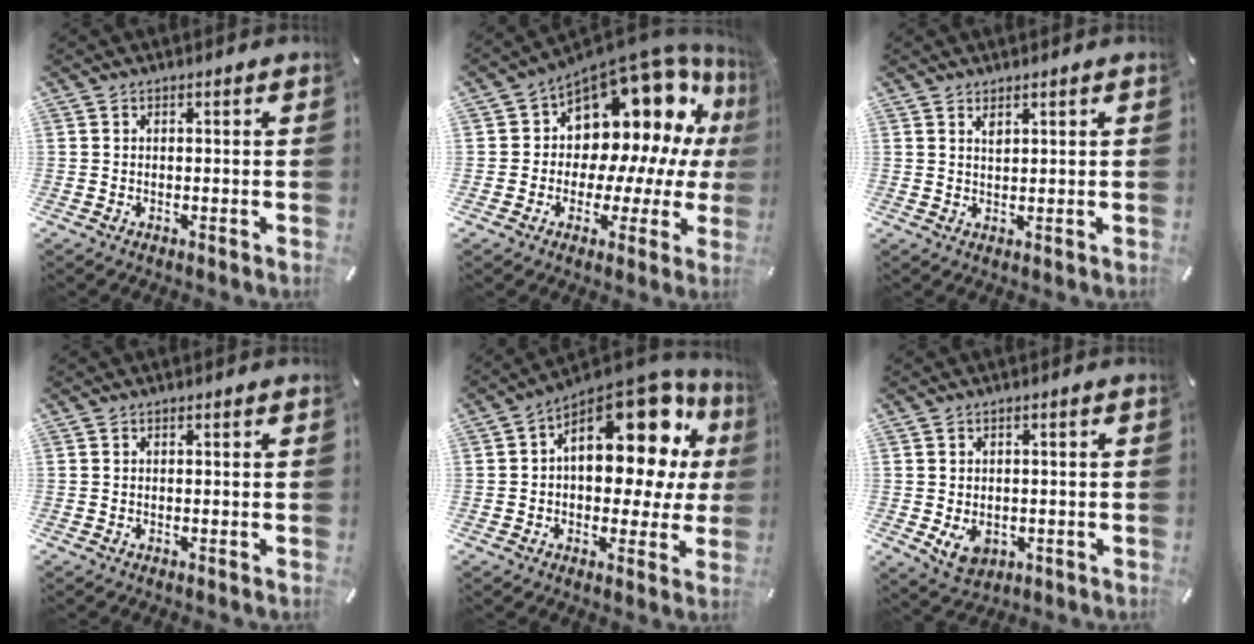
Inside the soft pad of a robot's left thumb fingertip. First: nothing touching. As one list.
[{"total": 14.4, "force": [7.7, 9.7, 7.4], "torque": [-0.103, -0.090, 0.133]}, {"total": 1.4, "force": [1.1, 0.4, 0.8], "torque": [-0.017, -0.001, 0.019]}, {"total": 0.0}, {"total": 21.6, "force": [8.2, 11.8, 16.1], "torque": [-0.205, -0.065, 0.139]}, {"total": 5.5, "force": [-1.3, 4.3, 3.1], "torque": [-0.053, -0.003, -0.025]}]